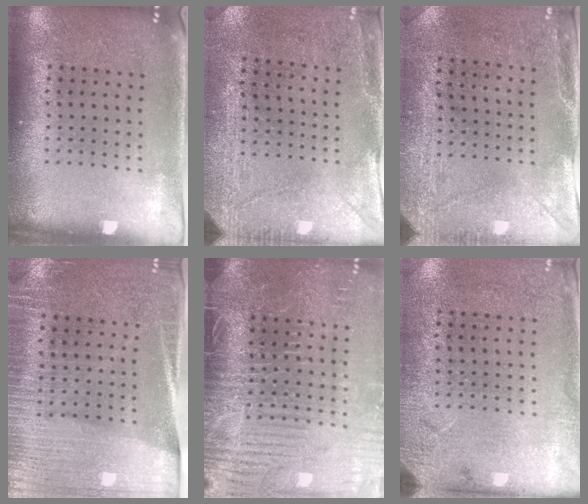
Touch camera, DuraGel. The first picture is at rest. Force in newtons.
{"total": 3.0, "press": 2.6, "slide": 1.4}
{"total": 3.0, "press": 2.4, "slide": 1.8}
{"total": 3.1, "press": 2.9, "slide": 1.2}
{"total": 4.3, "press": 3.8, "slide": 2.1}
{"total": 2.7, "press": 2.2, "slide": 1.6}